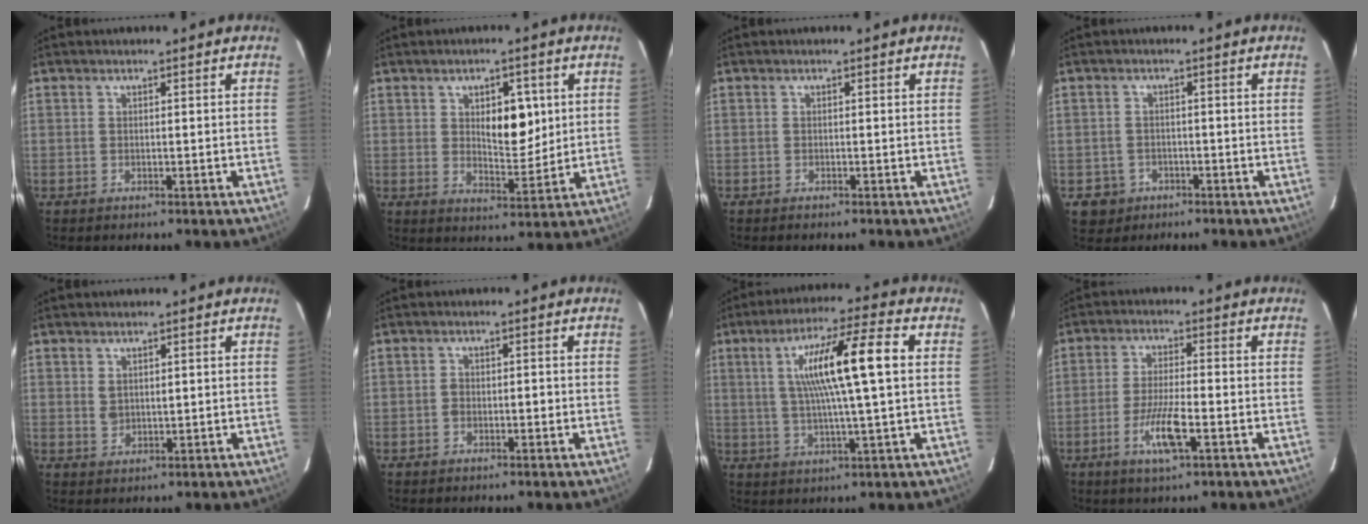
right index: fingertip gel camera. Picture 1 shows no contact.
{"total": 7.2, "force": [1.9, 3.2, 6.1], "torque": [-0.091, 0.000, 0.037]}
{"total": 1.0, "force": [-0.9, 0.1, 0.5], "torque": [-0.007, -0.002, -0.011]}
{"total": 3.8, "force": [-1.6, 3.4, -0.1], "torque": [0.005, 0.012, -0.023]}
{"total": 2.0, "force": [0.6, 1.4, 1.3], "torque": [-0.028, 0.001, 0.017]}
{"total": 1.8, "force": [-0.6, 1.1, 1.2], "torque": [-0.018, 0.008, -0.009]}
{"total": 13.4, "force": [2.3, 0.3, 13.2], "torque": [-0.232, 0.016, 0.039]}
{"total": 7.0, "force": [-2.9, 0.8, 6.3], "torque": [-0.122, -0.010, -0.053]}